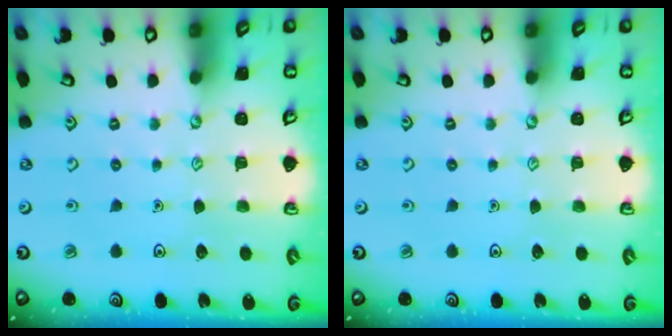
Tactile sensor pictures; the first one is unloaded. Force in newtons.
{"total": 0.0}